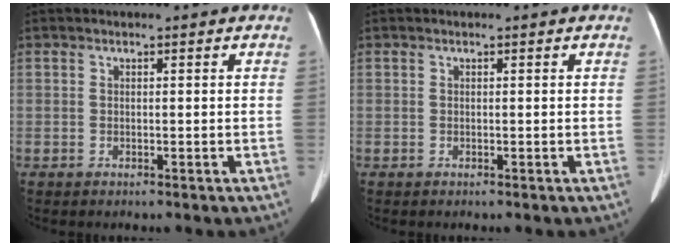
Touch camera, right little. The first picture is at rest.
{"total": 0.0}